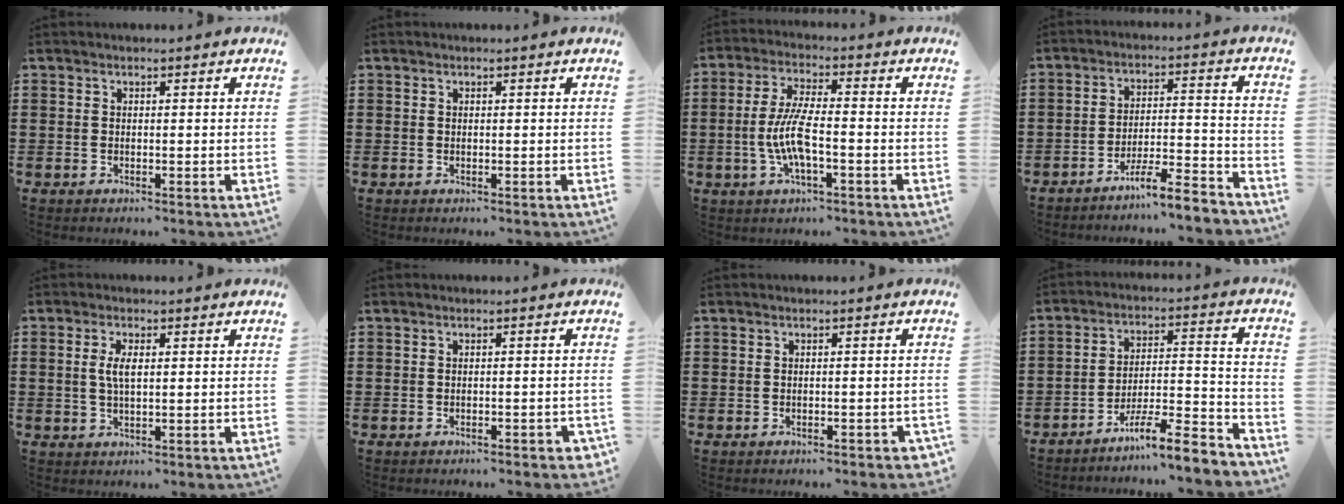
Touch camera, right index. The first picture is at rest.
{"total": 0.0}
{"total": 7.1, "force": [-1.7, 1.9, 6.6], "torque": [-0.149, -0.009, -0.039]}
{"total": 7.0, "force": [-6.3, 0.2, 3.0], "torque": [-0.052, 0.003, -0.120]}
{"total": 3.3, "force": [0.5, 1.2, 3.1], "torque": [-0.063, 0.006, 0.007]}
{"total": 1.2, "force": [-1.1, 0.2, 0.5], "torque": [-0.014, -0.003, -0.021]}
{"total": 1.0, "force": [-0.9, 0.1, 0.4], "torque": [-0.012, -0.003, -0.017]}
{"total": 8.5, "force": [-7.3, 0.6, 4.3], "torque": [-0.060, 0.010, -0.138]}